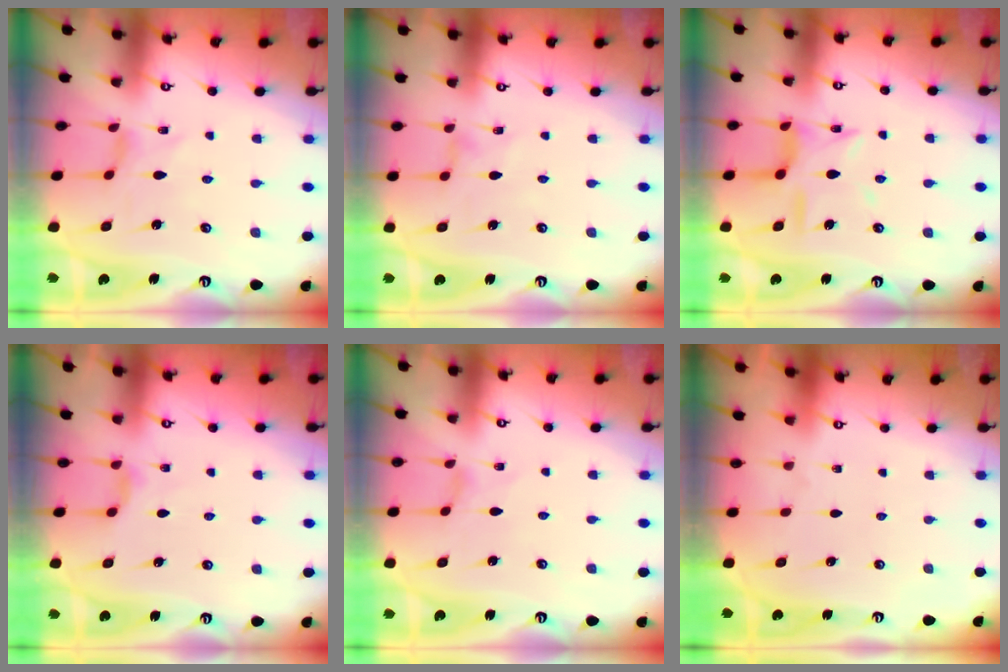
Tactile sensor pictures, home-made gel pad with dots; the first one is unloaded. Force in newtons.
{"total": 0.6, "press": 0.6, "slide": 0.2}
{"total": 11.0, "press": 11.0, "slide": 0.8}
{"total": 2.7, "press": 2.6, "slide": 0.5}
{"total": 0.0}
{"total": 0.0}